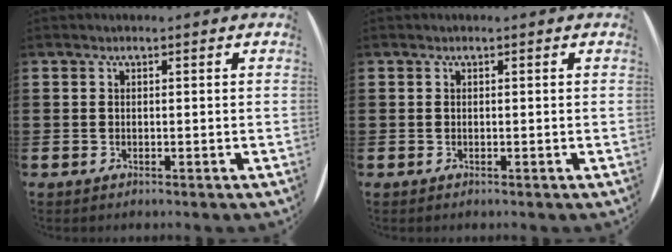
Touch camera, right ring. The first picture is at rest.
{"total": 0.0}